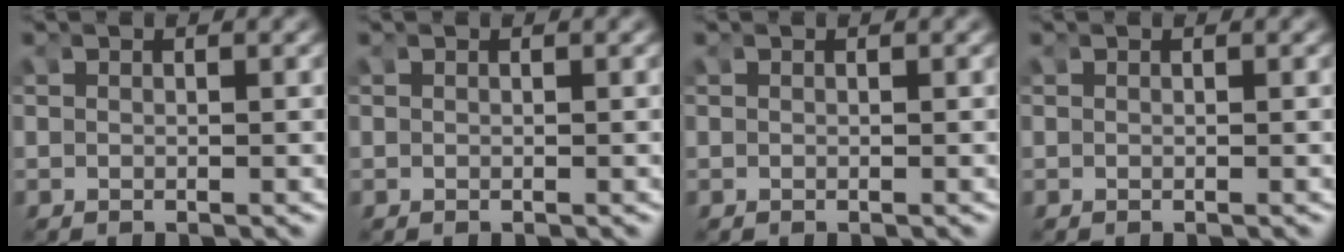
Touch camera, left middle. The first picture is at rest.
{"total": 0.0}
{"total": 0.0}
{"total": 0.0}